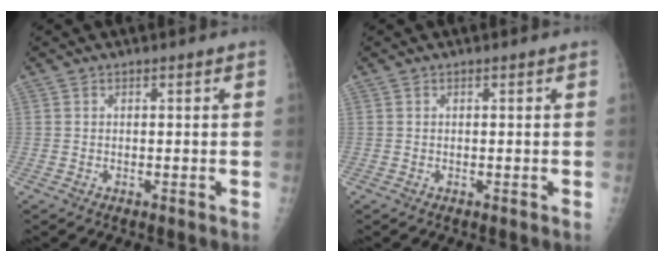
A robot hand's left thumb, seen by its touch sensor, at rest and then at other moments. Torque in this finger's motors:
{"motor_torque": [0.50, -0.08, 0.17, 0.09, 0.00]}